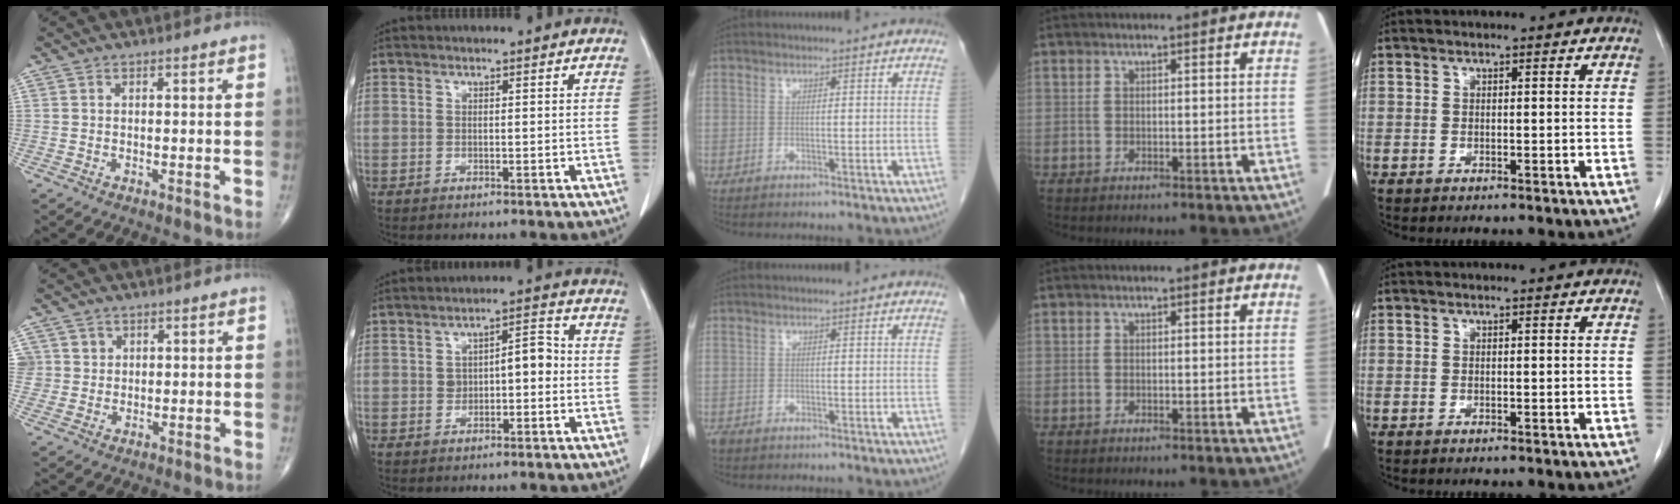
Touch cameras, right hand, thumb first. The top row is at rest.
{"thumb": {"total": 3.2, "force": [1.2, 3.0, -0.1], "torque": [0.029, -0.003, 0.016]}, "index": {"total": 5.0, "force": [-0.1, 2.3, 4.4], "torque": [-0.068, 0.026, 0.000]}, "middle": {"total": 1.0, "force": [-0.8, 0.5, 0.4], "torque": [-0.017, -0.003, -0.013]}}